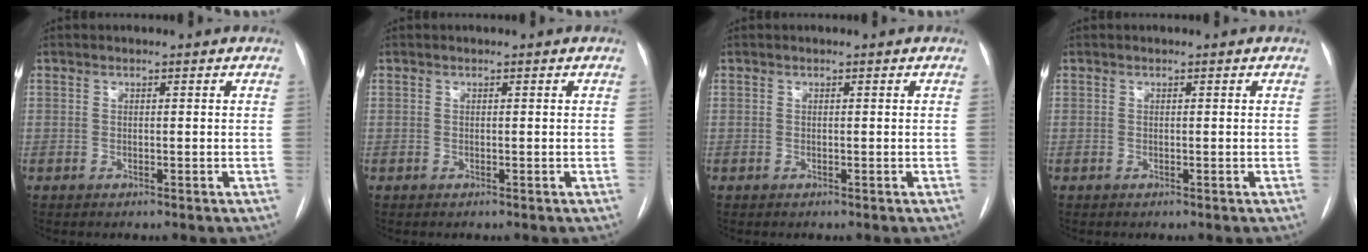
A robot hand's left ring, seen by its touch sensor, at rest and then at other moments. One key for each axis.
{"total": 0.0}
{"total": 0.0}
{"total": 0.0}